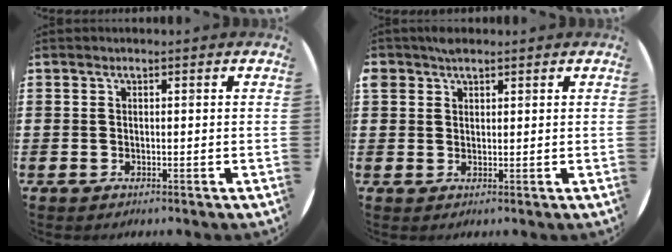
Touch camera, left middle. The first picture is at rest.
{"total": 1.7, "force": [1.5, 0.8, 0.1], "torque": [-0.006, 0.003, 0.031]}